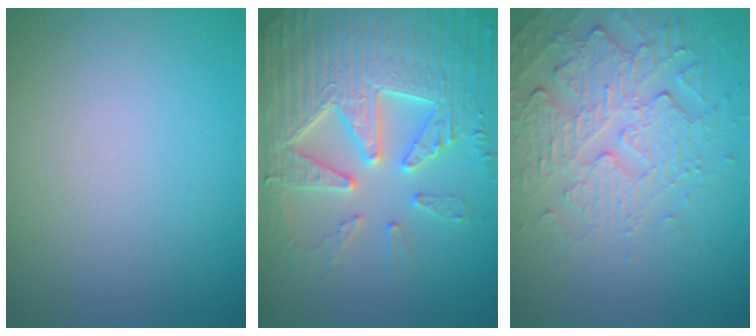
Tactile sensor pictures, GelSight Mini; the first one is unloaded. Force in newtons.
{"total": 7.7, "press": 7.6, "slide": 1.5}
{"total": 5.3, "press": 3.7, "slide": 3.7}